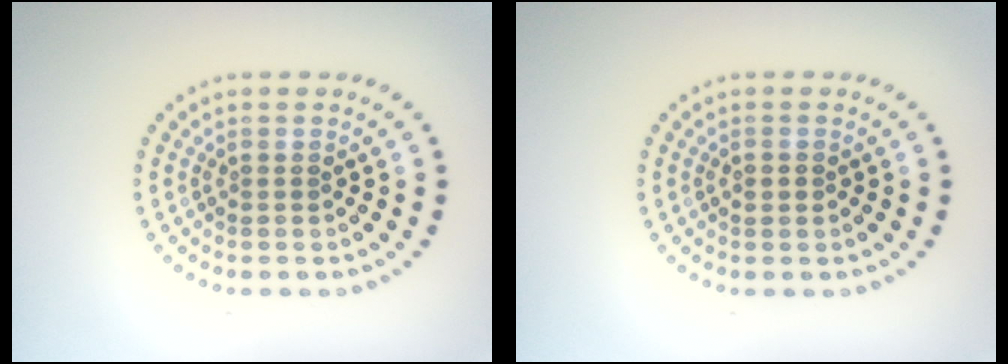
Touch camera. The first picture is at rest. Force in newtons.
{"total": 1.1, "press": 1.1, "slide": 0.1}